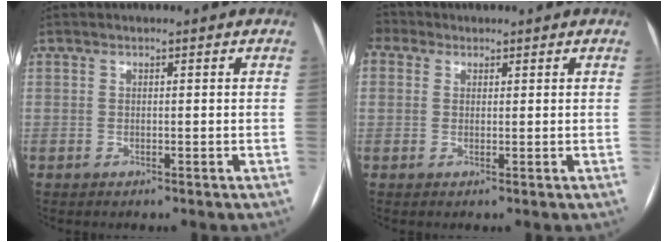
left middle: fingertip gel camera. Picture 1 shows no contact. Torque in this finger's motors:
{"motor_torque": [1.21, -0.93, 1.05, 0.21]}